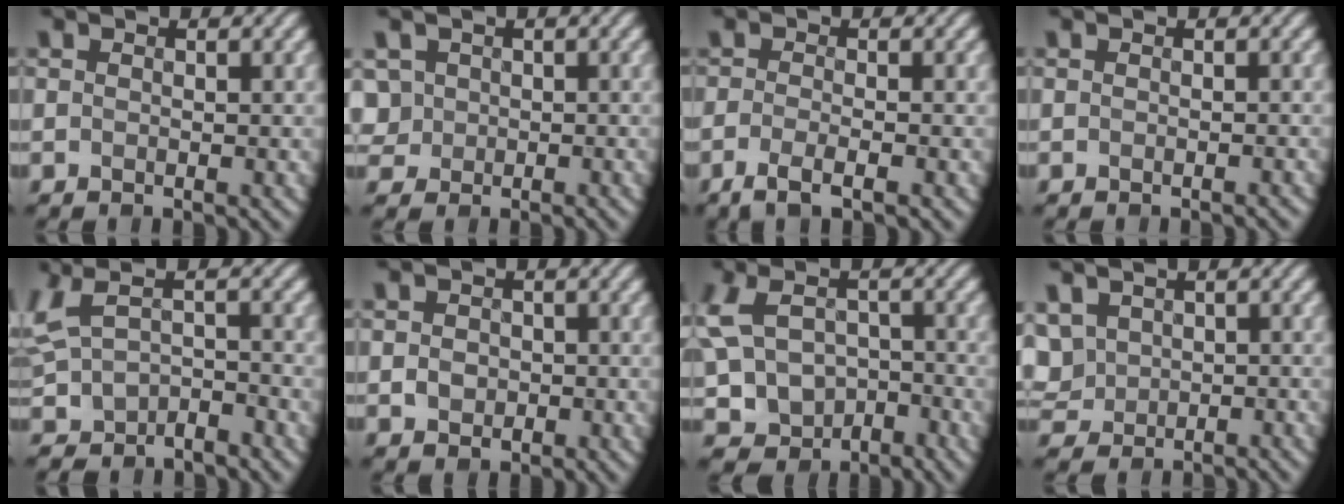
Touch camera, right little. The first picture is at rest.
{"total": 1.6, "force": [0.2, 1.5, -0.2], "torque": [0.002, 0.000, 0.010]}
{"total": 2.6, "force": [-1.5, 0.5, 2.1], "torque": [-0.034, -0.010, -0.033]}
{"total": 0.8, "force": [-0.5, 0.2, 0.6], "torque": [0.003, -0.006, -0.012]}
{"total": 3.8, "force": [-0.7, 2.5, 2.8], "torque": [-0.081, -0.014, -0.008]}
{"total": 1.2, "force": [-0.2, 1.1, 0.4], "torque": [-0.010, -0.001, -0.001]}
{"total": 7.7, "force": [-1.7, 6.0, 4.4], "torque": [-0.125, -0.017, -0.014]}
{"total": 2.7, "force": [0.4, 2.5, 1.0], "torque": [-0.031, -0.003, 0.021]}